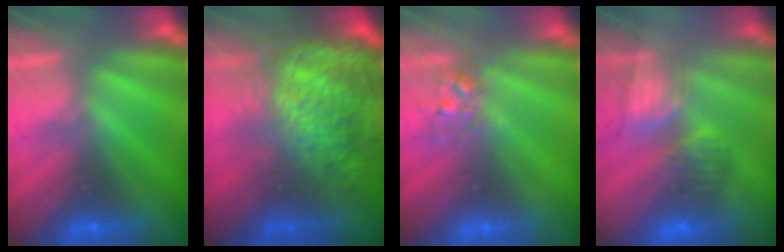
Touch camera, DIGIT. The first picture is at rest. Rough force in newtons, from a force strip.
{"total": 8.0}
{"total": 2.8}
{"total": 9.3}